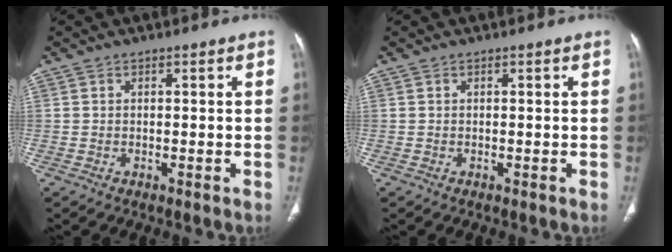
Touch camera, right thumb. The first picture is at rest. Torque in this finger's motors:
{"motor_torque": [0.11, 0.11, 0.00, 0.00, 0.02]}